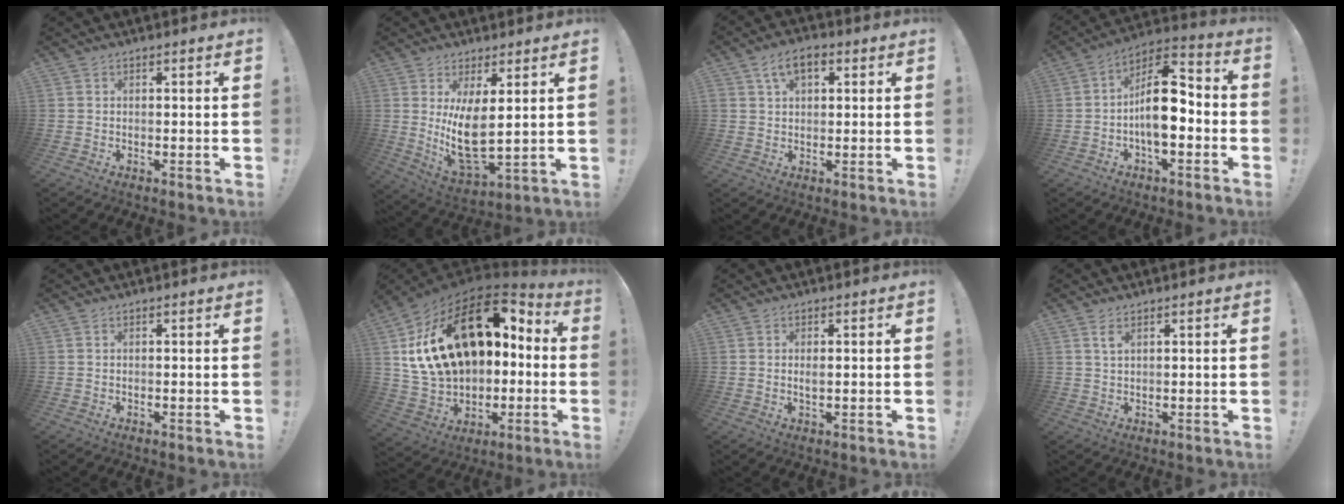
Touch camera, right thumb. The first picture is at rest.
{"total": 11.9, "force": [3.2, 4.2, 10.7], "torque": [-0.207, -0.042, 0.056]}
{"total": 7.0, "force": [2.9, 4.2, 4.7], "torque": [-0.081, 0.007, 0.054]}
{"total": 14.5, "force": [-1.9, 7.6, 12.2], "torque": [-0.197, 0.020, -0.030]}
{"total": 0.0}
{"total": 26.7, "force": [7.1, 16.5, 19.7], "torque": [-0.347, -0.032, 0.156]}
{"total": 1.5, "force": [0.2, 0.6, 1.4], "torque": [-0.022, -0.001, 0.001]}
{"total": 2.5, "force": [1.4, 0.9, 1.9], "torque": [-0.030, -0.004, 0.022]}